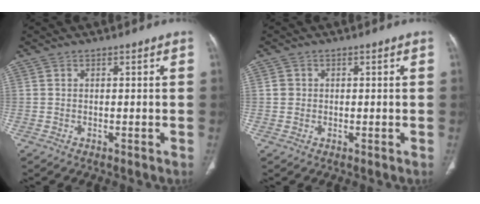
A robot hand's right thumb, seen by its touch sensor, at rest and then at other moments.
{"total": 1.7, "force": [0.1, 1.6, 0.4], "torque": [0.002, 0.004, 0.003]}